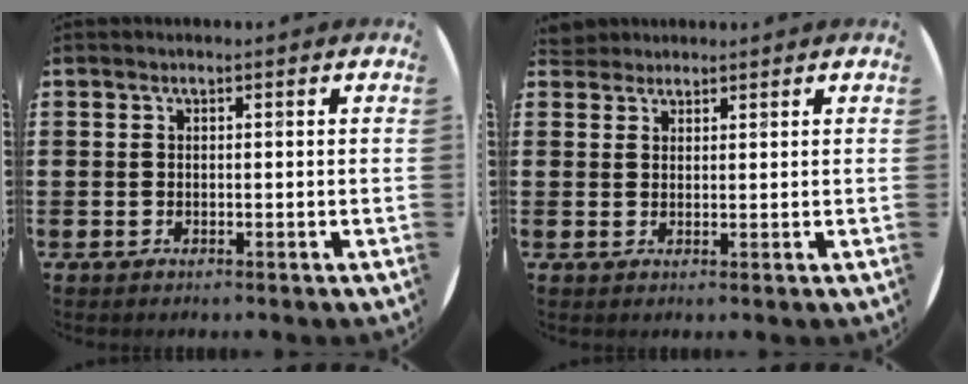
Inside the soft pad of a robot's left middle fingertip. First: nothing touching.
{"total": 2.0, "force": [1.9, 0.7, 0.0], "torque": [-0.003, 0.004, 0.038]}